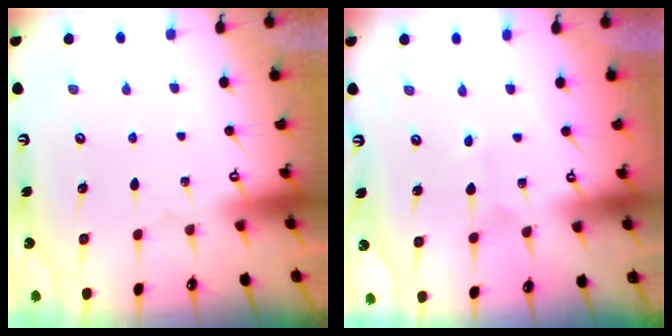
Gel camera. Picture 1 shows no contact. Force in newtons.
{"total": 1.5, "press": 1.4, "slide": 0.1}